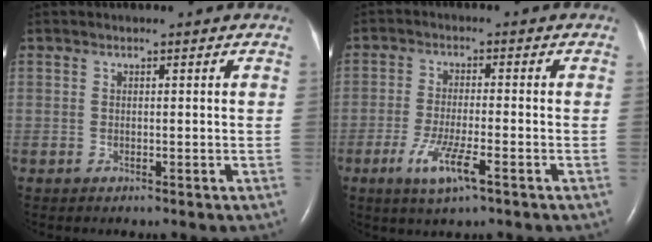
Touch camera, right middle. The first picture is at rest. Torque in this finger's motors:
{"motor_torque": [1.09, -0.59, 0.16, 0.13]}